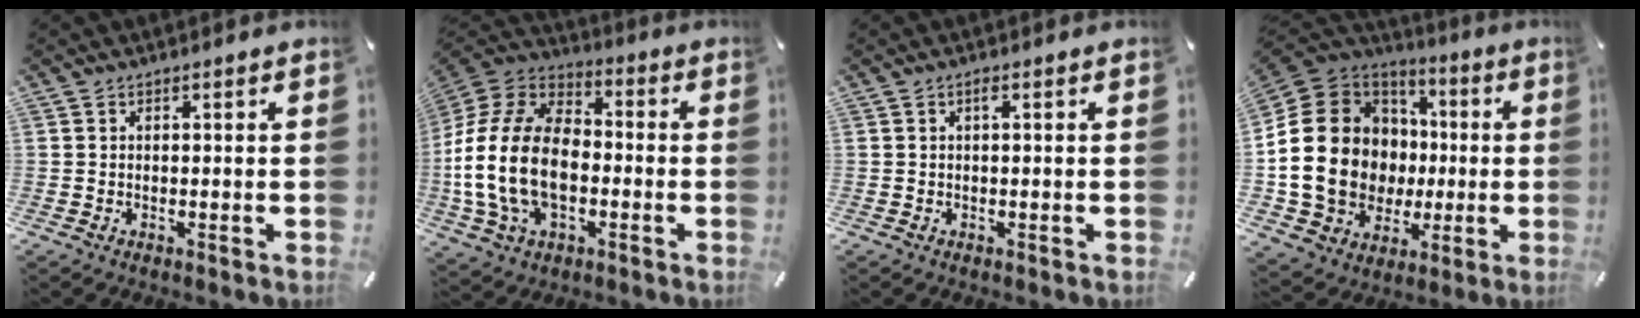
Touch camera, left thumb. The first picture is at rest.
{"total": 20.0, "force": [-4.4, 13.6, 13.9], "torque": [-0.296, 0.035, -0.077]}
{"total": 1.1, "force": [0.2, 0.2, 1.0], "torque": [-0.021, 0.002, 0.003]}
{"total": 23.1, "force": [-0.7, 19.3, 12.7], "torque": [-0.272, -0.012, 0.019]}